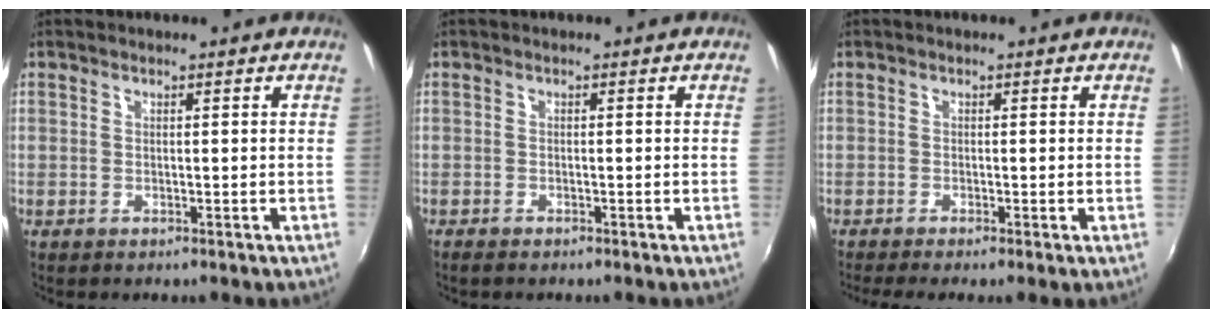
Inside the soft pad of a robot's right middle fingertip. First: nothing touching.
{"total": 1.7, "force": [-1.4, 0.5, 0.8], "torque": [-0.019, -0.006, -0.026]}
{"total": 2.1, "force": [-1.3, -0.4, 1.6], "torque": [-0.035, -0.005, -0.026]}